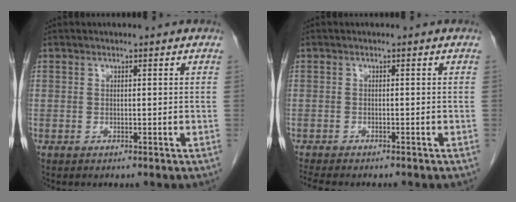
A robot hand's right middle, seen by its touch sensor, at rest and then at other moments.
{"total": 6.4, "force": [-5.5, 1.3, 2.8], "torque": [-0.041, -0.010, -0.082]}